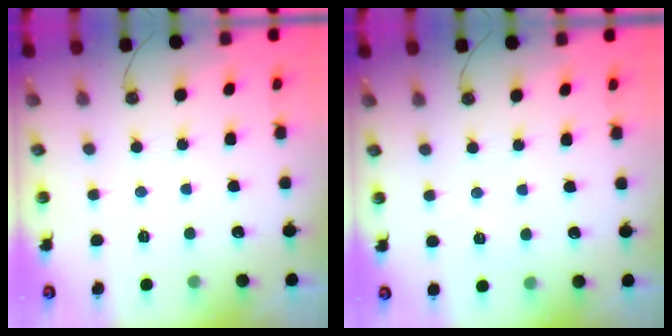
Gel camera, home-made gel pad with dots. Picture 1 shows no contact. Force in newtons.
{"total": 2.2, "press": 2.1, "slide": 0.7}